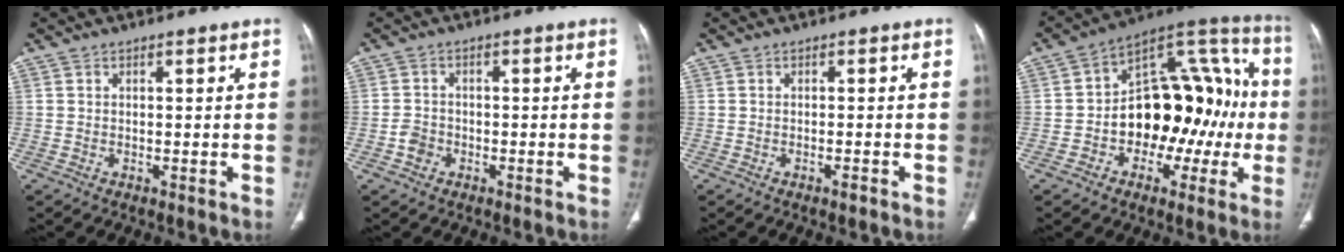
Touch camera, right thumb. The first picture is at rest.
{"total": 2.7, "force": [-1.2, 2.2, 1.0], "torque": [-0.008, 0.014, -0.025]}
{"total": 1.2, "force": [-0.8, 0.2, 0.8], "torque": [-0.019, 0.004, -0.013]}
{"total": 21.7, "force": [-2.5, 14.0, 16.4], "torque": [-0.190, 0.066, -0.036]}